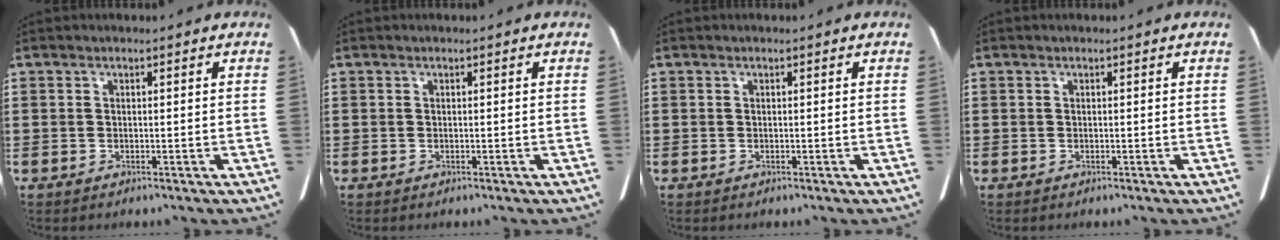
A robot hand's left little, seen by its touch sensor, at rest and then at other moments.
{"total": 0.0}
{"total": 0.0}
{"total": 0.0}